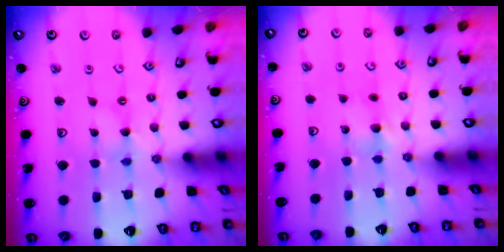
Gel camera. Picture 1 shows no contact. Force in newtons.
{"total": 4.6, "press": 4.5, "slide": 0.8}